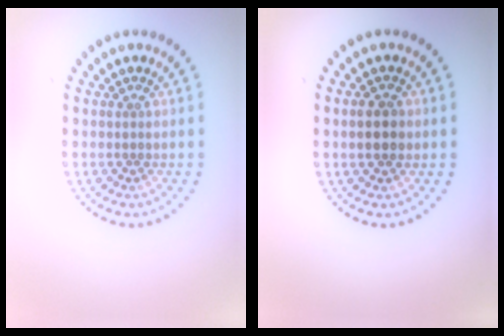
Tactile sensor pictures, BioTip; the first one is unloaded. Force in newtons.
{"total": 2.5, "press": 2.5, "slide": 0.2}